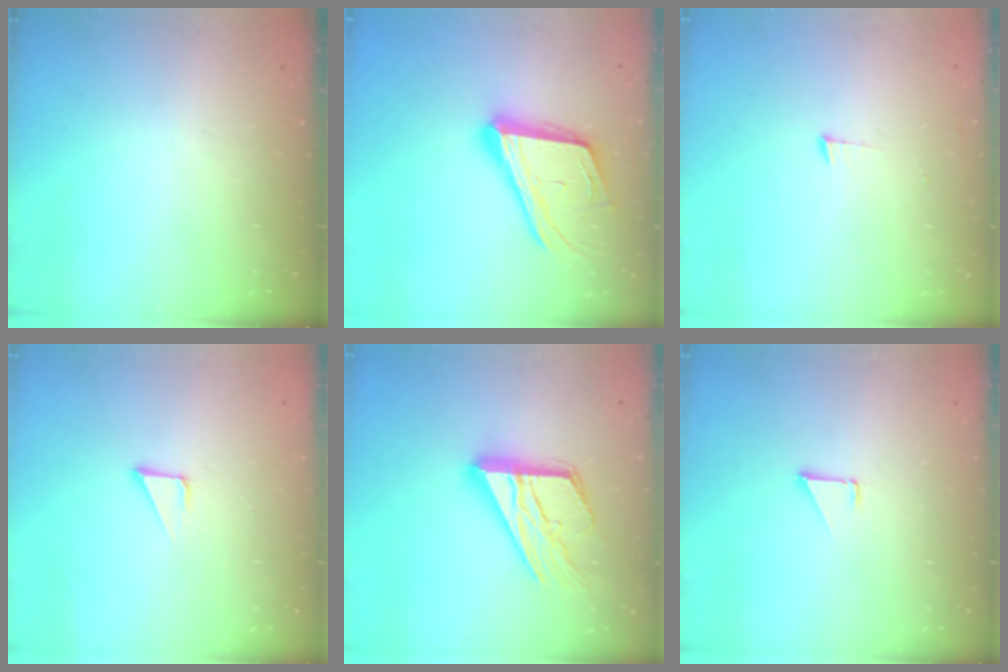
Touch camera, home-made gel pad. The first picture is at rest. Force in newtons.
{"total": 20.2, "press": 19.7, "slide": 4.4}
{"total": 2.8, "press": 2.7, "slide": 0.5}
{"total": 2.4, "press": 2.4, "slide": 0.1}
{"total": 19.1, "press": 19.0, "slide": 1.8}
{"total": 1.0, "press": 1.0, "slide": 0.1}